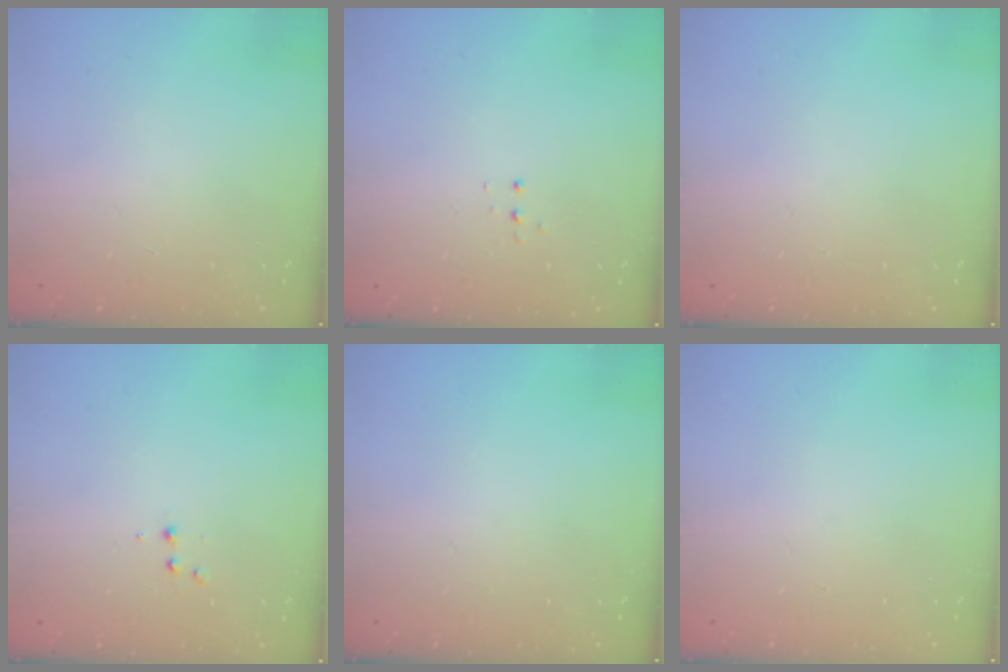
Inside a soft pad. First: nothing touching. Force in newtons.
{"total": 3.3, "press": 3.2, "slide": 0.6}
{"total": 0.0}
{"total": 3.2, "press": 3.1, "slide": 1.0}
{"total": 0.0}
{"total": 0.0}